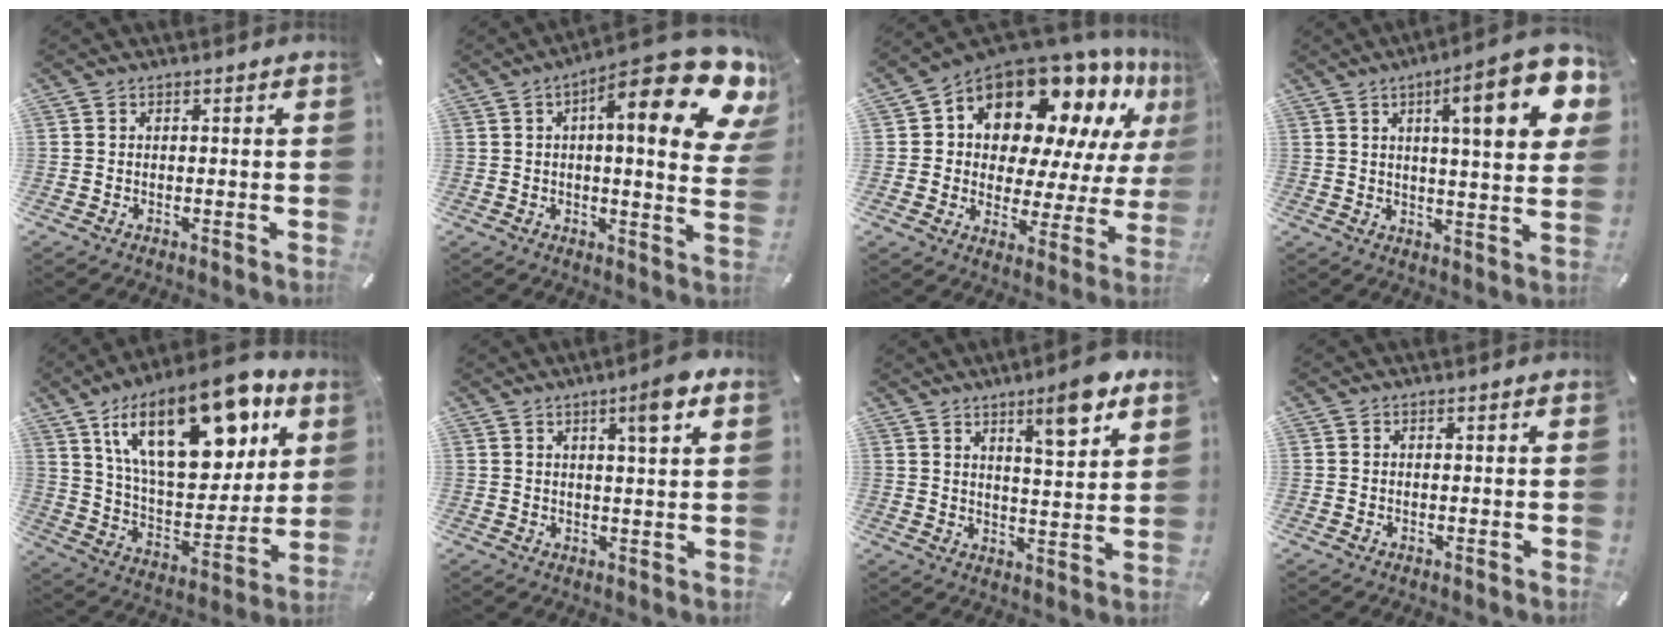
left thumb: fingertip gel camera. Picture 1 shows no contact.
{"total": 20.7, "force": [9.9, 5.4, 17.3], "torque": [-0.240, -0.076, 0.144]}
{"total": 16.7, "force": [12.1, 9.2, 7.0], "torque": [-0.124, -0.099, 0.208]}
{"total": 17.7, "force": [6.9, 4.2, 15.7], "torque": [-0.227, -0.022, 0.093]}
{"total": 26.0, "force": [14.0, 12.4, 18.1], "torque": [-0.299, -0.063, 0.234]}
{"total": 6.6, "force": [3.5, 0.6, 5.6], "torque": [-0.092, -0.008, 0.051]}
{"total": 9.9, "force": [6.9, 2.4, 6.8], "torque": [-0.082, -0.046, 0.108]}
{"total": 0.0}